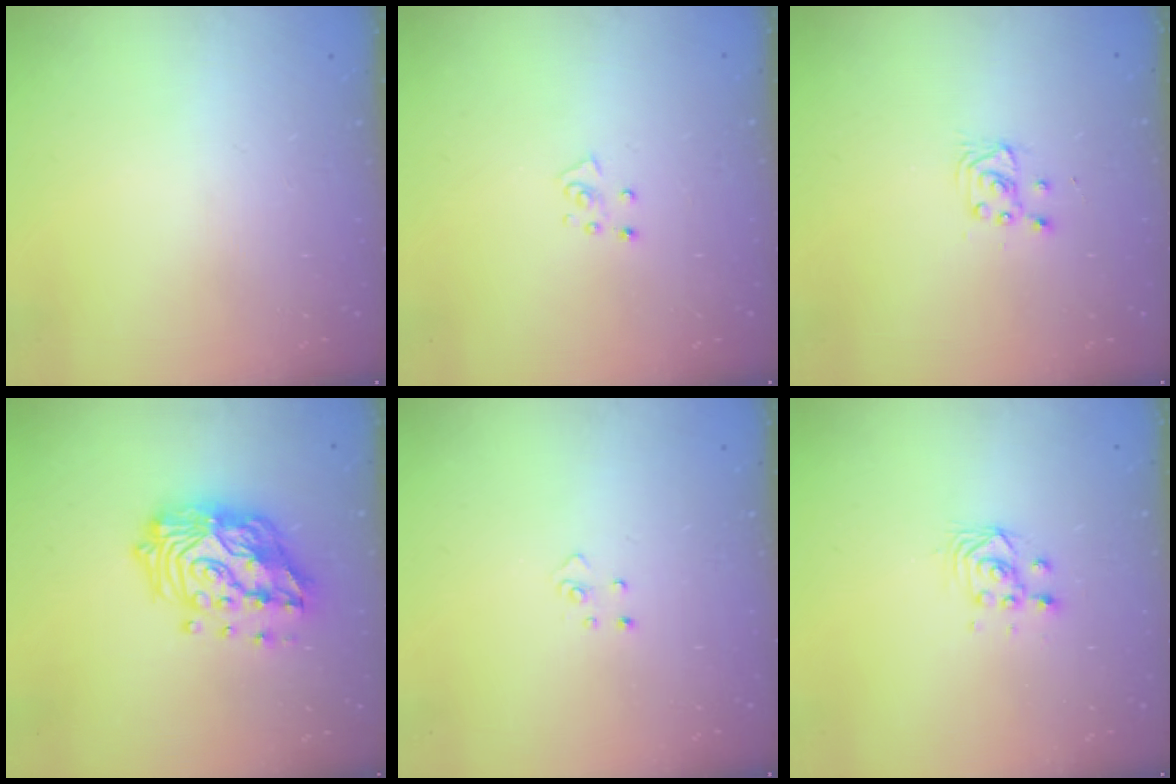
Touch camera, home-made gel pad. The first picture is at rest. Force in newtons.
{"total": 4.2, "press": 4.1, "slide": 0.5}
{"total": 2.9, "press": 2.9, "slide": 0.4}
{"total": 18.5, "press": 18.4, "slide": 2.2}
{"total": 3.2, "press": 3.2, "slide": 0.2}
{"total": 3.0, "press": 3.0, "slide": 0.1}